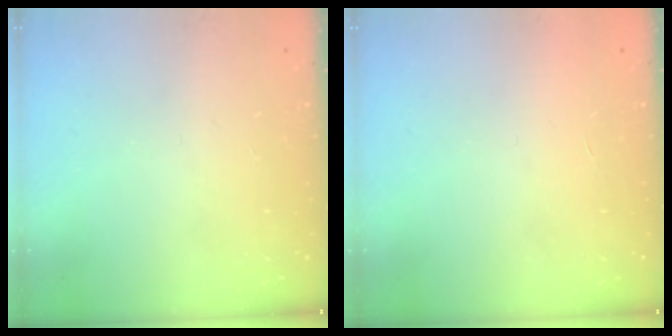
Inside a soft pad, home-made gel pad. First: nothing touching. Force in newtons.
{"total": 1.7, "press": 1.7, "slide": 0.1}